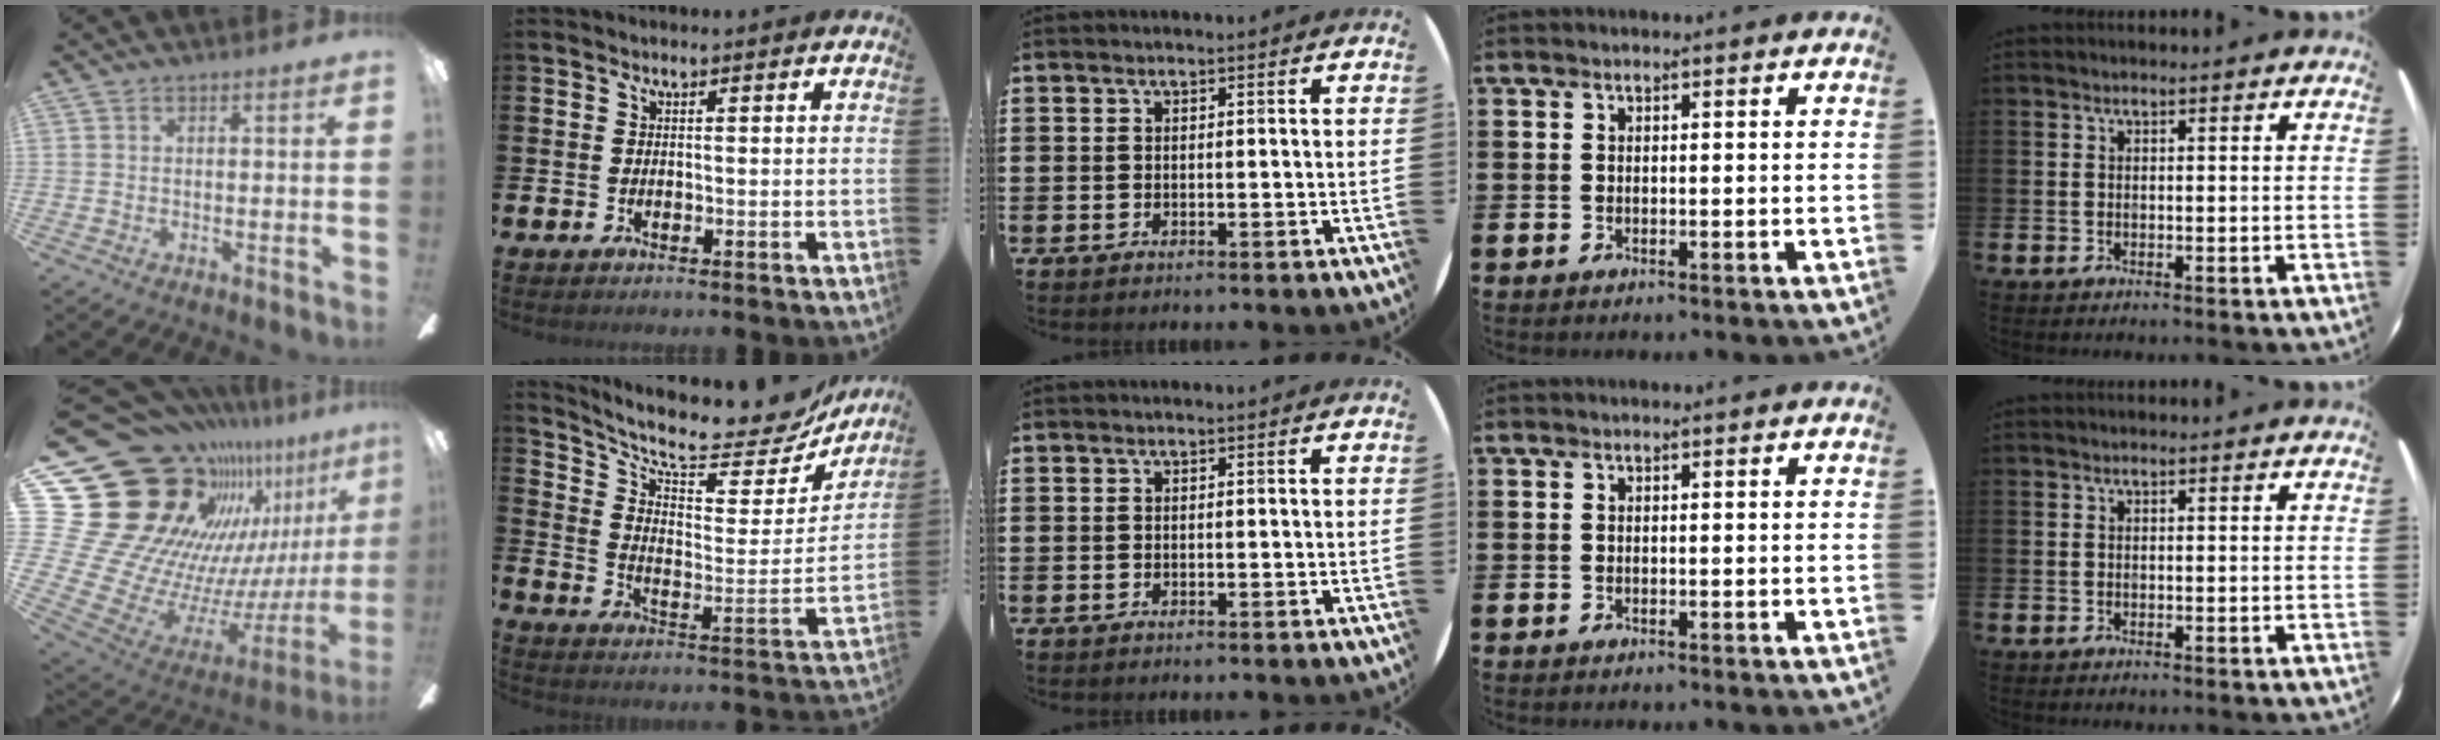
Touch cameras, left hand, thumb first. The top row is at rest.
{"thumb": {"total": 33.2, "force": [17.6, 20.5, 19.3], "torque": [-0.298, -0.217, 0.412]}, "index": {"total": 10.0, "force": [8.9, 2.4, 3.9], "torque": [-0.094, -0.075, 0.148]}}